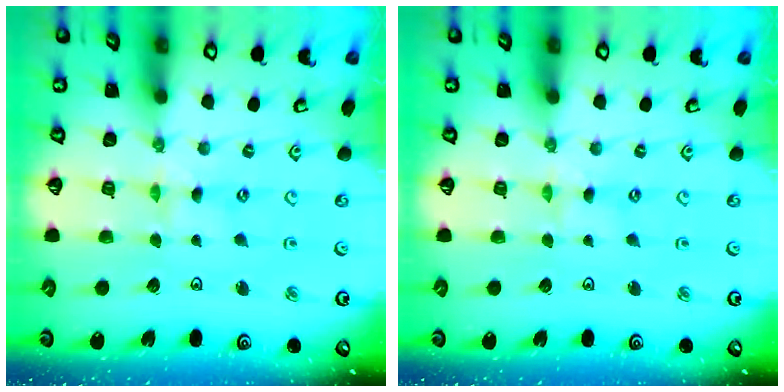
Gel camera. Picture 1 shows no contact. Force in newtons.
{"total": 0.0}